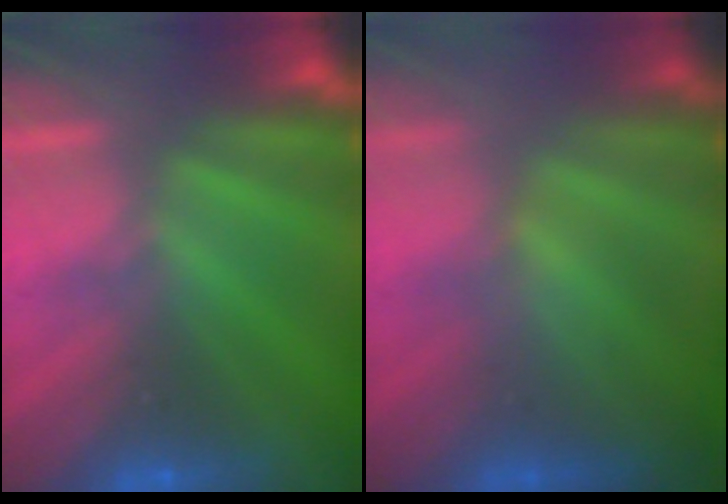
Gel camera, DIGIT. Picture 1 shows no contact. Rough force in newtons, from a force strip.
{"total": 3.4}